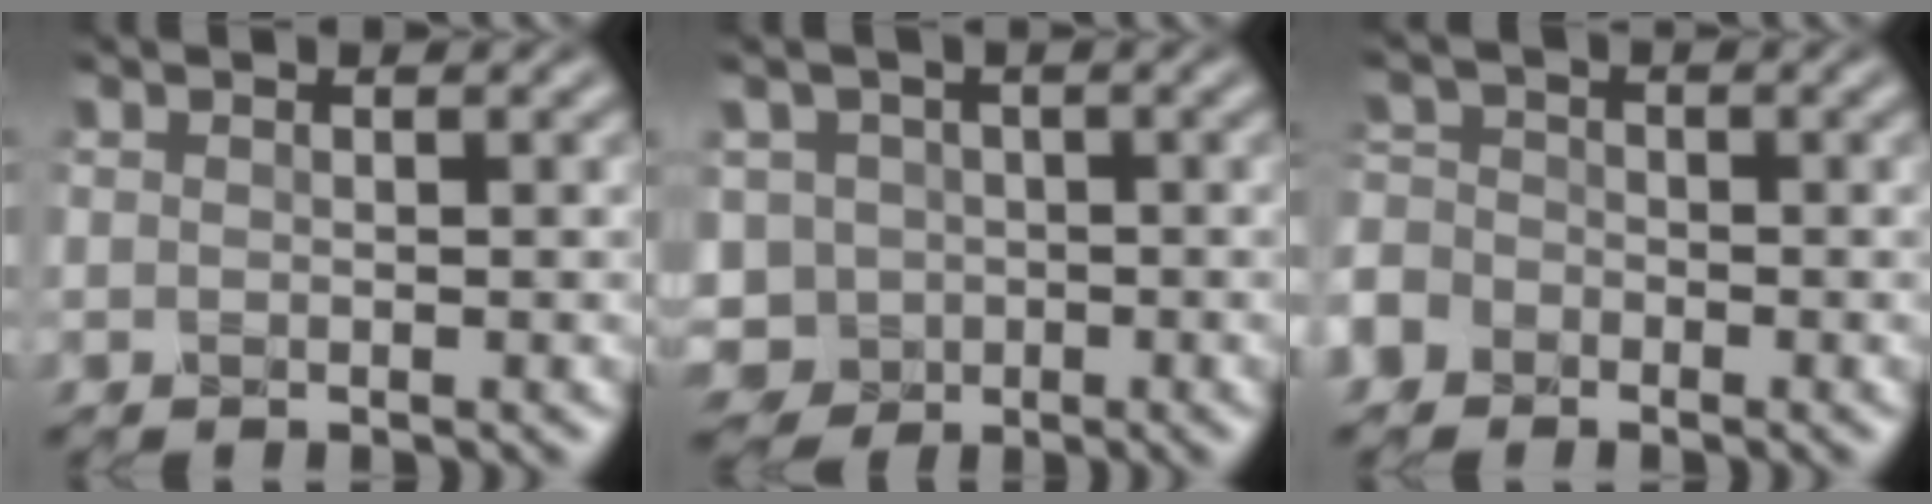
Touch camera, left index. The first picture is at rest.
{"total": 5.5, "force": [-1.8, 5.0, 1.4], "torque": [-0.022, -0.001, -0.046]}
{"total": 4.3, "force": [-2.9, 3.1, 1.0], "torque": [-0.015, -0.006, -0.056]}